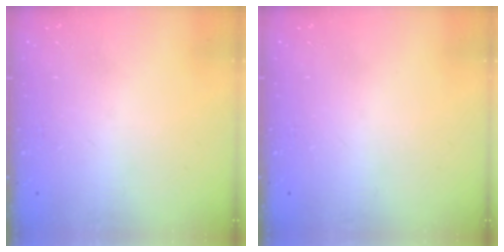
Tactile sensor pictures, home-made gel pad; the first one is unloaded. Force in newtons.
{"total": 0.0}